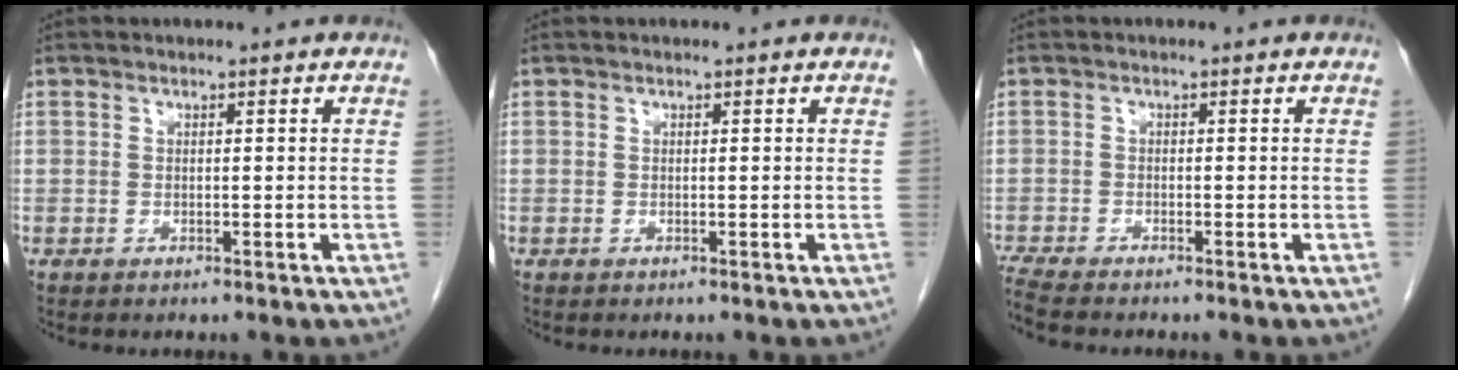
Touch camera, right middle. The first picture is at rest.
{"total": 0.0}
{"total": 3.6, "force": [-3.3, -0.5, 1.3], "torque": [-0.027, -0.017, -0.063]}